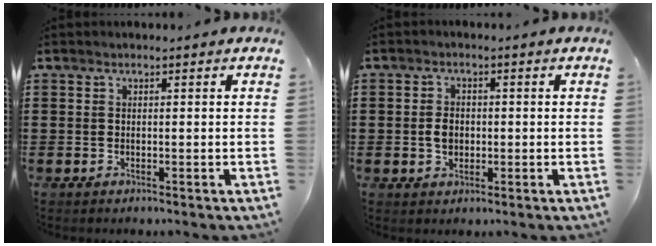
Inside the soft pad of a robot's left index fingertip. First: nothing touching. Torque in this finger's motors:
{"motor_torque": [0.49, 0.43, 0.16, 0.06]}